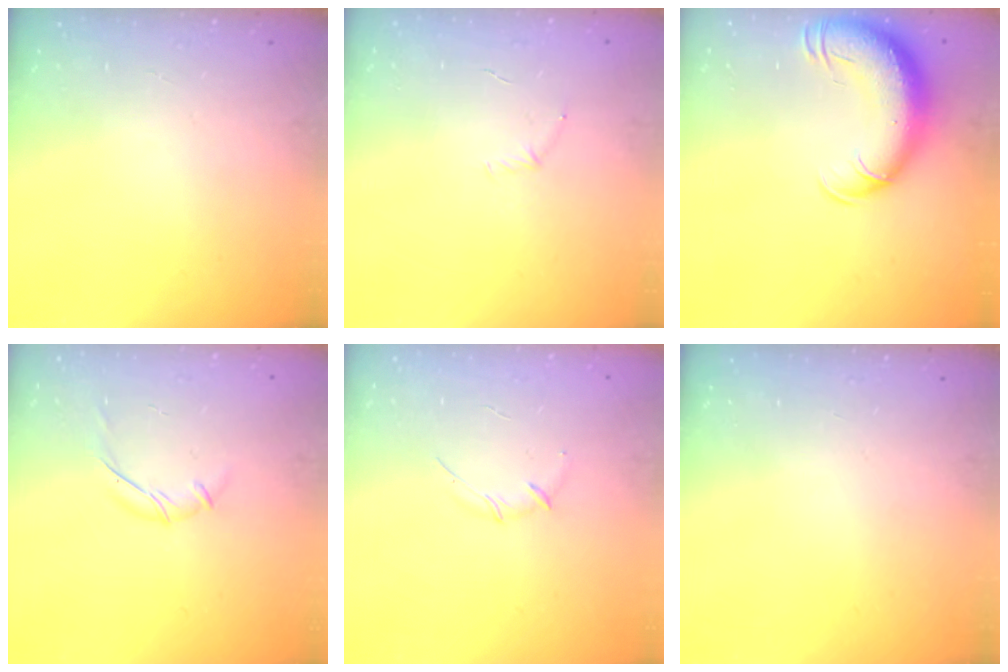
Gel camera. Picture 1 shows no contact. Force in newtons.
{"total": 4.2, "press": 4.0, "slide": 1.1}
{"total": 15.1, "press": 14.7, "slide": 3.6}
{"total": 7.7, "press": 7.6, "slide": 0.8}
{"total": 3.0, "press": 2.9, "slide": 0.8}
{"total": 0.0}